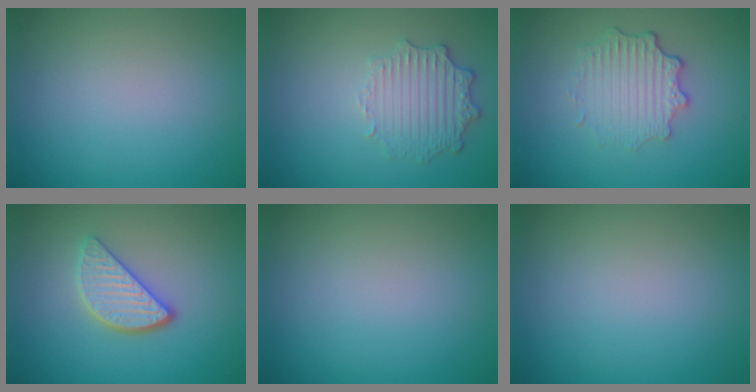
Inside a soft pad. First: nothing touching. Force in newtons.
{"total": 2.9, "press": 2.4, "slide": 1.6}
{"total": 3.7, "press": 2.9, "slide": 2.3}
{"total": 3.5, "press": 2.9, "slide": 2.0}
{"total": 0.0}
{"total": 0.0}